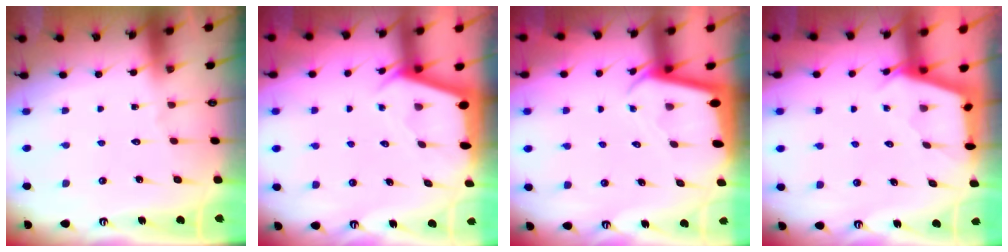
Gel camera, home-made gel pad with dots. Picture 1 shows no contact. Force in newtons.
{"total": 2.4, "press": 2.4, "slide": 0.3}
{"total": 2.2, "press": 2.2, "slide": 0.2}
{"total": 2.5, "press": 2.5, "slide": 0.4}